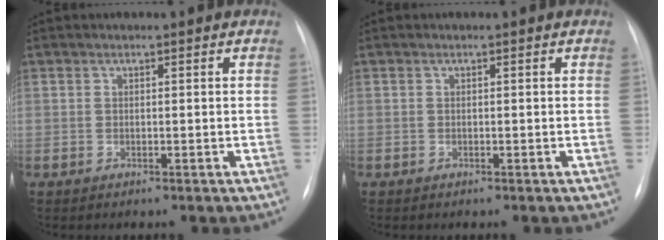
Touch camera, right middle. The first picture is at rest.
{"total": 0.0}